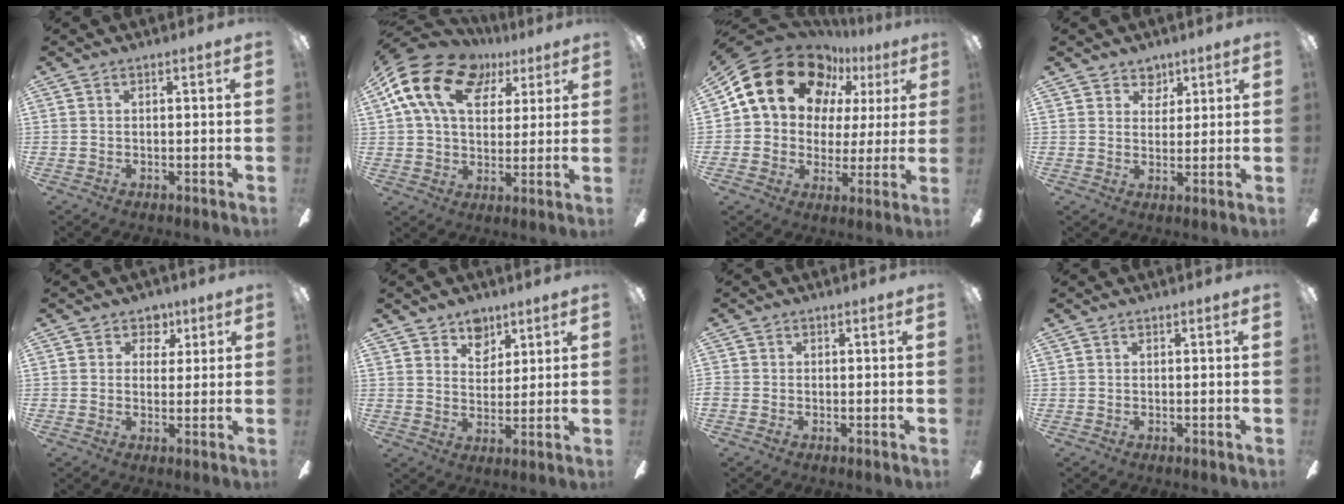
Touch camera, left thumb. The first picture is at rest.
{"total": 17.6, "force": [8.0, 11.7, 10.4], "torque": [-0.198, -0.021, 0.146]}
{"total": 19.8, "force": [9.4, 14.5, 9.5], "torque": [-0.157, -0.033, 0.178]}
{"total": 5.1, "force": [3.8, 3.3, 0.5], "torque": [-0.005, -0.024, 0.070]}
{"total": 4.6, "force": [2.5, 3.7, 1.0], "torque": [-0.002, -0.009, 0.040]}
{"total": 6.8, "force": [5.2, 4.2, 1.0], "torque": [-0.013, -0.033, 0.096]}
{"total": 0.6, "force": [-0.3, 0.5, 0.2], "torque": [-0.005, 0.000, -0.005]}
{"total": 0.0}